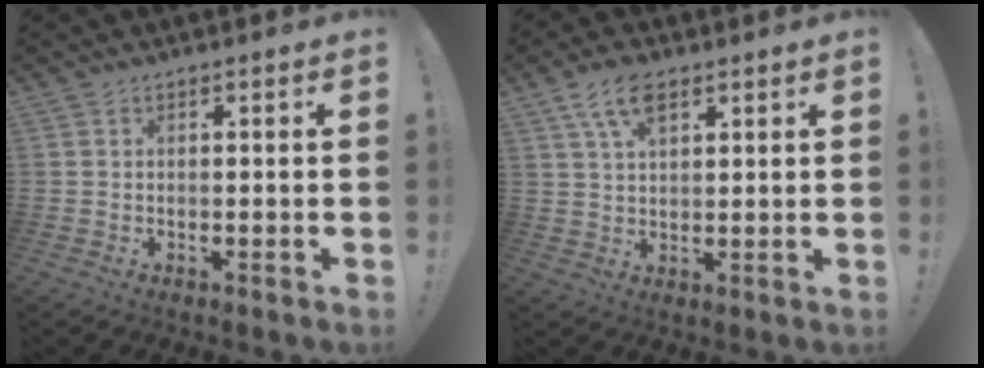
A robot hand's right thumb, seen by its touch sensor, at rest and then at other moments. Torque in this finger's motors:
{"motor_torque": [-0.37, 0.59, 0.48, 0.51, 0.01]}